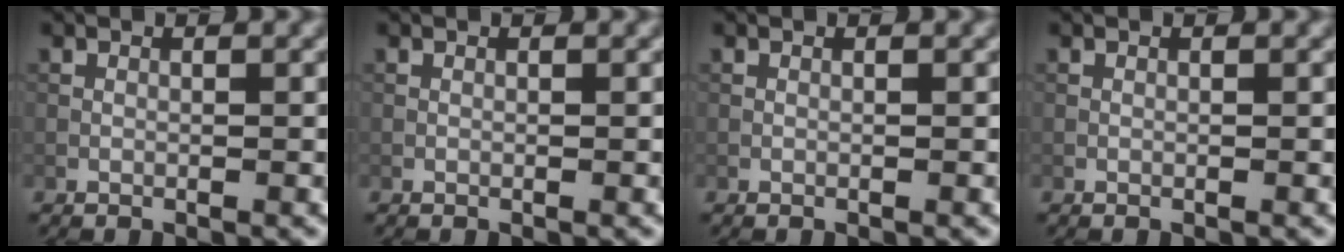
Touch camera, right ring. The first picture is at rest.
{"total": 0.0}
{"total": 0.0}
{"total": 0.0}